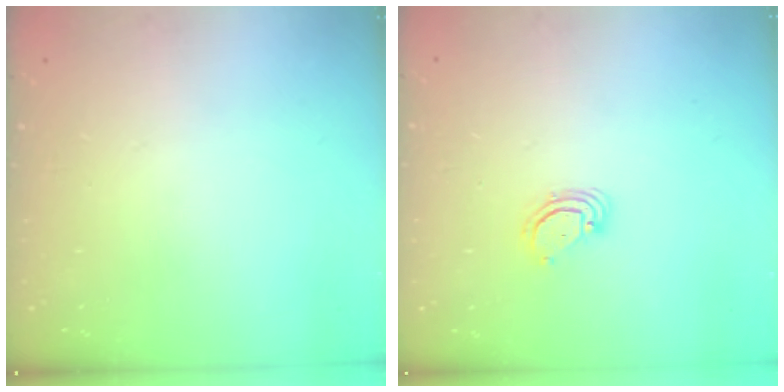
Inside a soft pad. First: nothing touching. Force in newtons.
{"total": 2.9, "press": 2.9, "slide": 0.2}